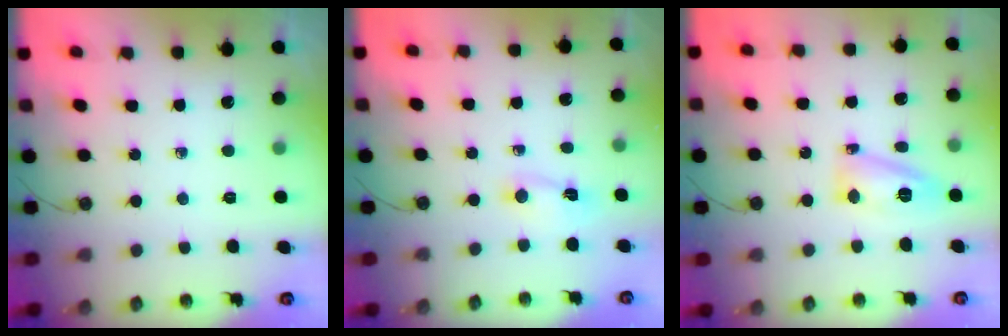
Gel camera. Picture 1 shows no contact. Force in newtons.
{"total": 1.5, "press": 1.4, "slide": 0.4}
{"total": 12.1, "press": 12.1, "slide": 0.8}